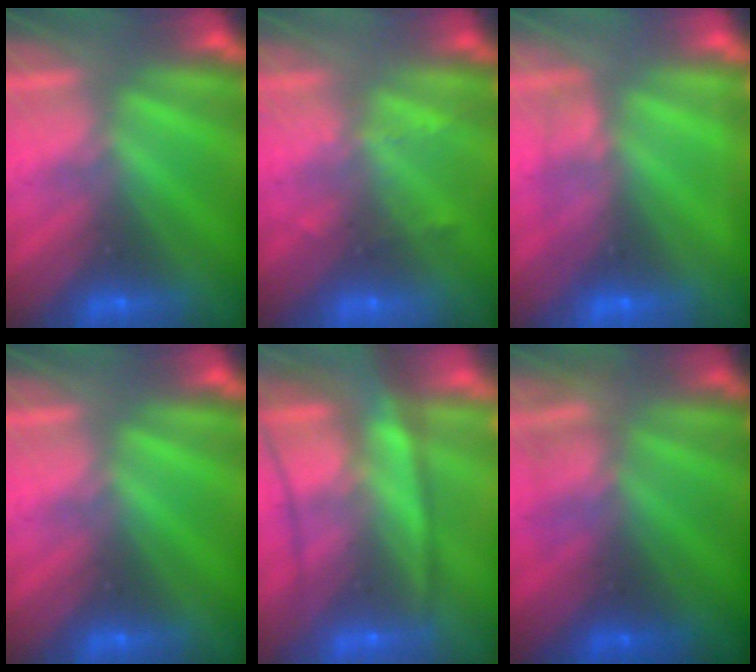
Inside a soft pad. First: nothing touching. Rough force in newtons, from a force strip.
{"total": 2.3}
{"total": 2.2}
{"total": 0.0}
{"total": 5.7}
{"total": 2.8}